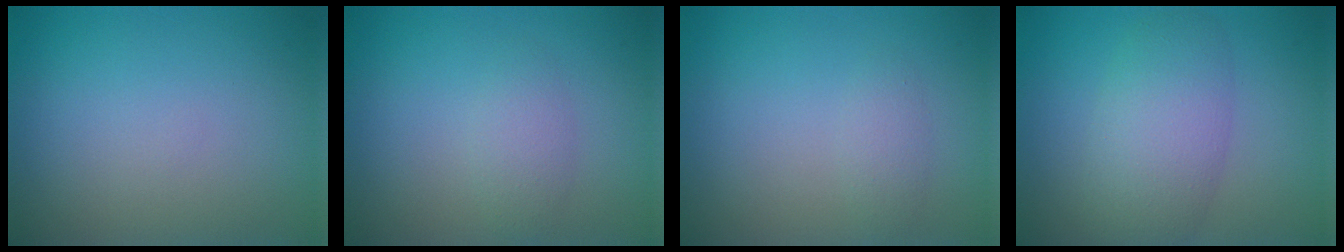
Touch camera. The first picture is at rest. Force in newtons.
{"total": 1.8, "press": 1.8, "slide": 0.0}
{"total": 1.1, "press": 1.1, "slide": 0.1}
{"total": 5.2, "press": 5.2, "slide": 0.1}